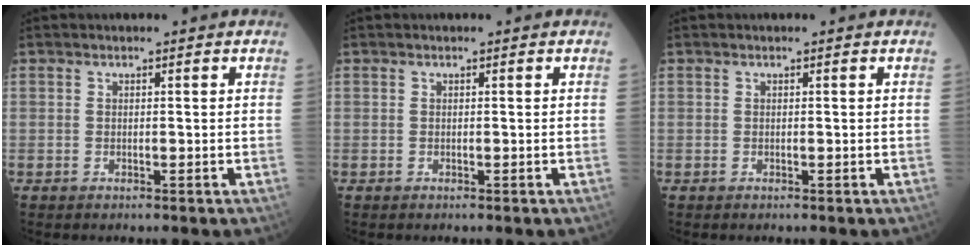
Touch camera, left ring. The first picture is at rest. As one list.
[{"total": 0.0}, {"total": 0.0}]